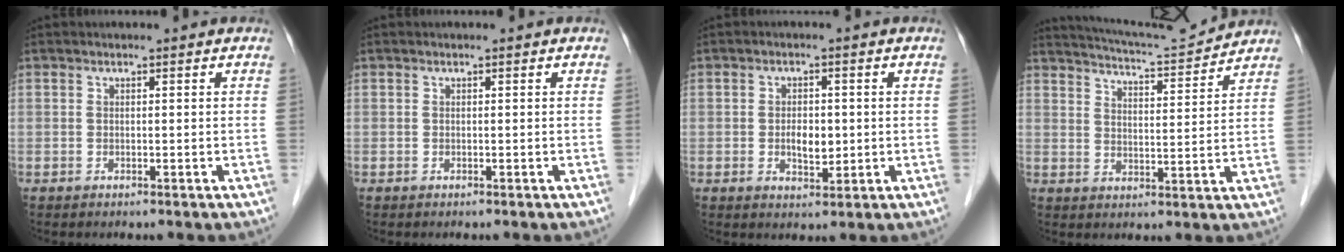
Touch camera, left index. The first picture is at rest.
{"total": 0.0}
{"total": 3.6, "force": [-0.3, 2.0, 3.0], "torque": [-0.051, -0.003, -0.001]}
{"total": 10.5, "force": [10.3, -0.5, 2.0], "torque": [-0.043, 0.002, 0.155]}